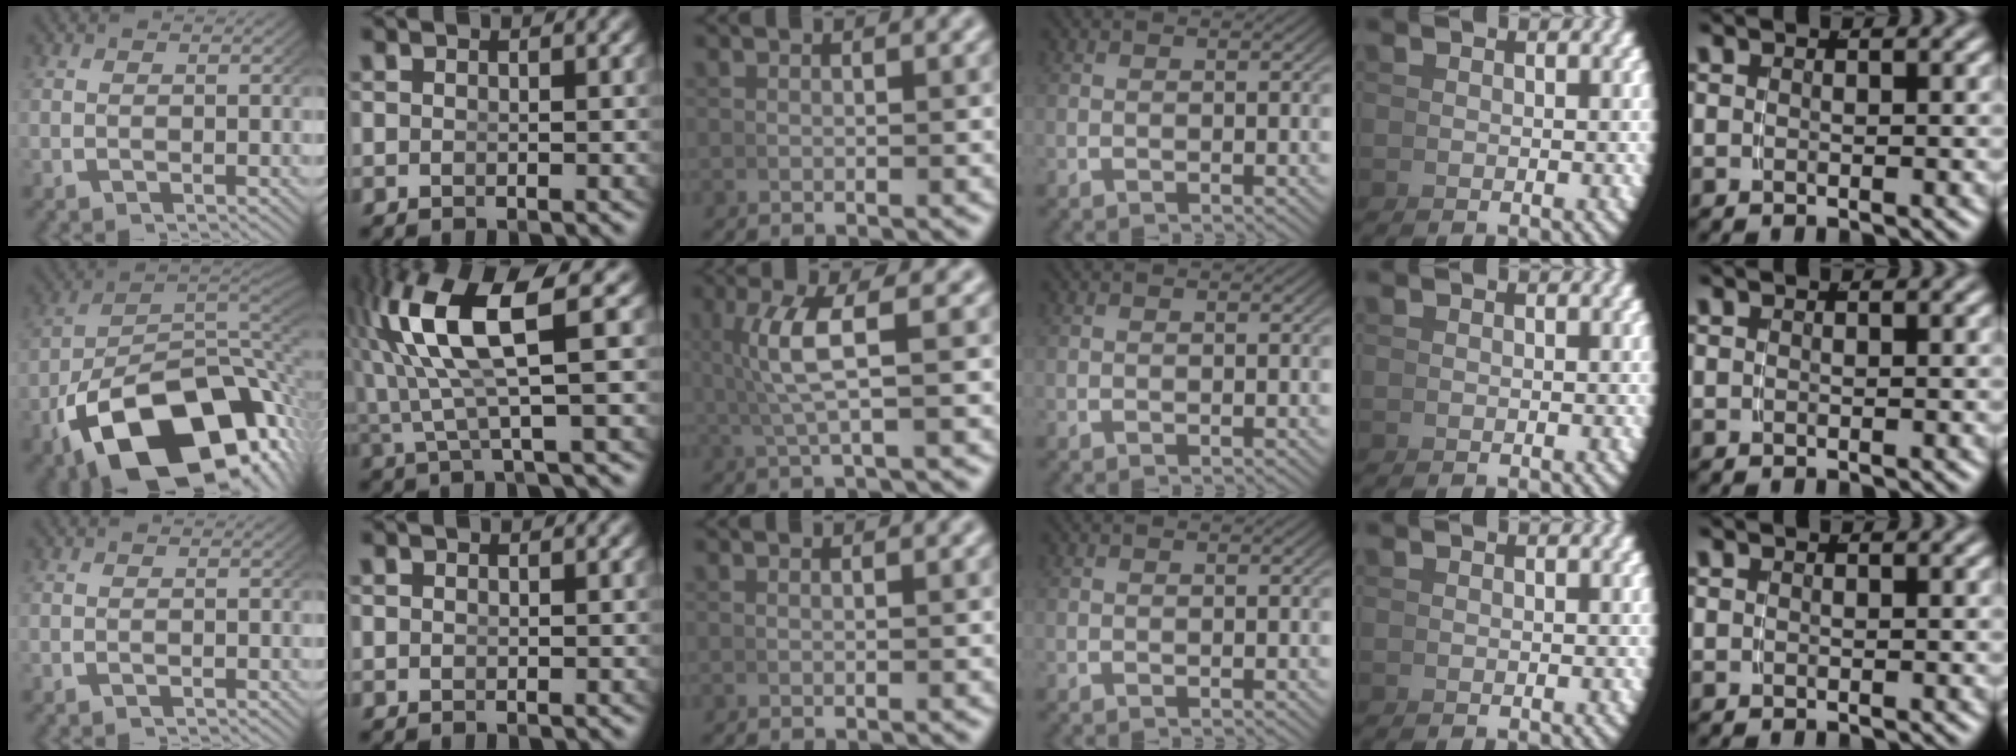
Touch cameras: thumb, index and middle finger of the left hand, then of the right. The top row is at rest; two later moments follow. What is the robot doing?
{"motion": "lift_and_place", "object": "bowl"}